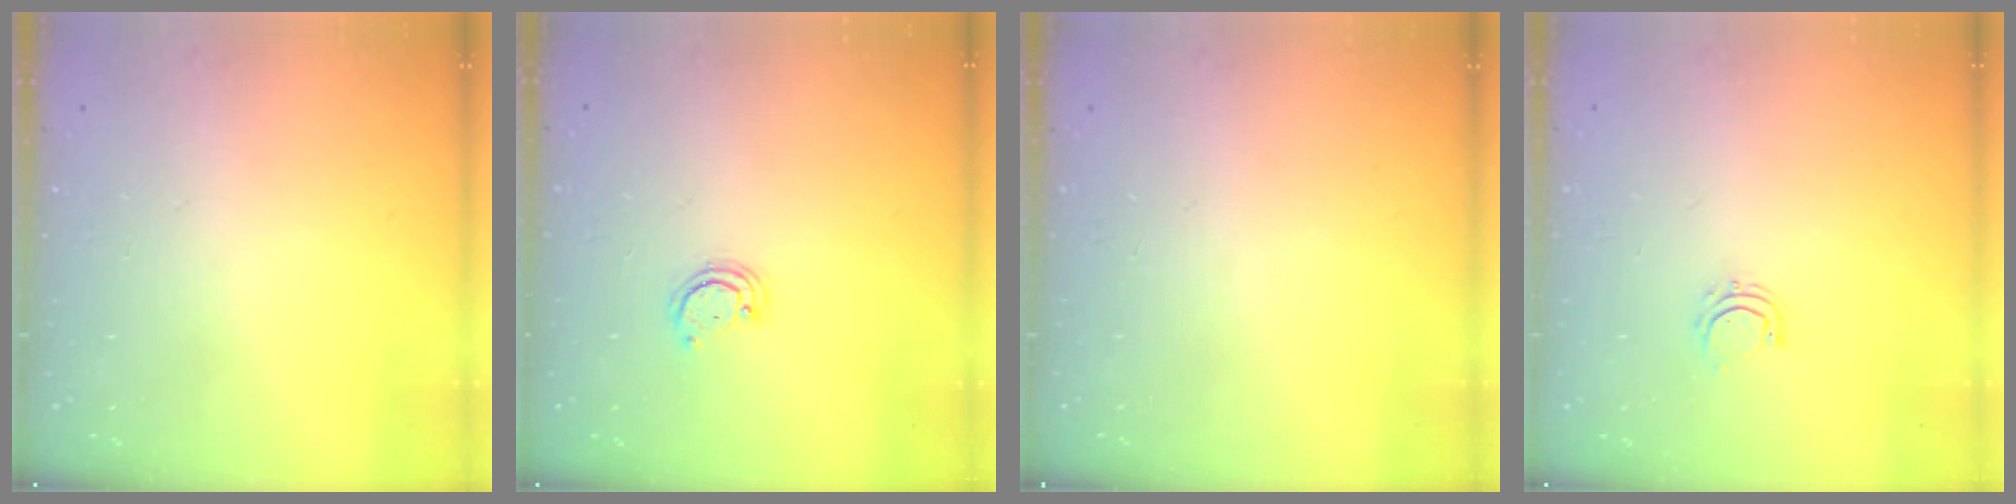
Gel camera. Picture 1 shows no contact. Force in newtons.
{"total": 2.3, "press": 2.3, "slide": 0.3}
{"total": 0.0}
{"total": 4.8, "press": 4.7, "slide": 0.7}